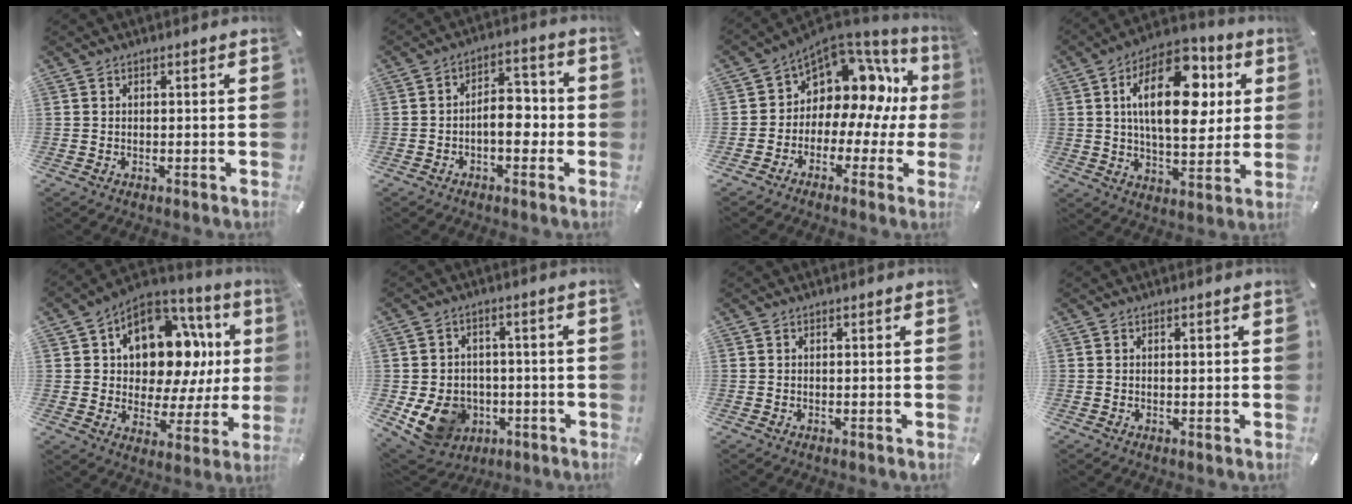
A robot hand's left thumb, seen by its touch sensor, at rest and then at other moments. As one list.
[{"total": 7.9, "force": [-2.1, 4.6, 6.1], "torque": [-0.085, 0.018, -0.039]}, {"total": 9.9, "force": [3.2, 8.2, 4.4], "torque": [-0.070, -0.041, 0.059]}, {"total": 20.5, "force": [6.0, 11.1, 16.1], "torque": [-0.264, -0.012, 0.092]}, {"total": 15.4, "force": [5.8, 10.6, 9.5], "torque": [-0.130, -0.044, 0.102]}, {"total": 11.0, "force": [-3.3, 9.4, 4.9], "torque": [-0.110, 0.015, -0.052]}, {"total": 0.0}, {"total": 0.6, "force": [0.1, 0.3, 0.5], "torque": [-0.010, -0.001, 0.002]}]